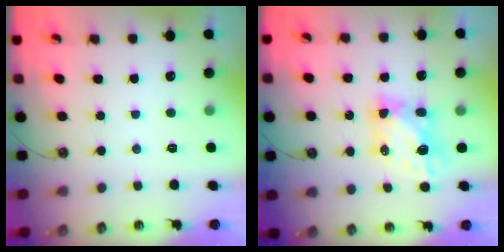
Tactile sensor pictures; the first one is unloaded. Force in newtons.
{"total": 5.4, "press": 5.4, "slide": 0.4}